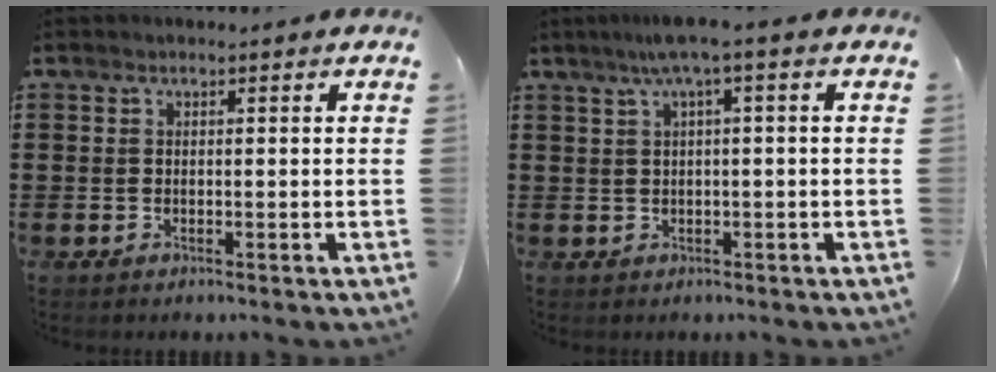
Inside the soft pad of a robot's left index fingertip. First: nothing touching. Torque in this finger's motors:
{"motor_torque": [1.30, -0.83, 0.53, 0.14]}